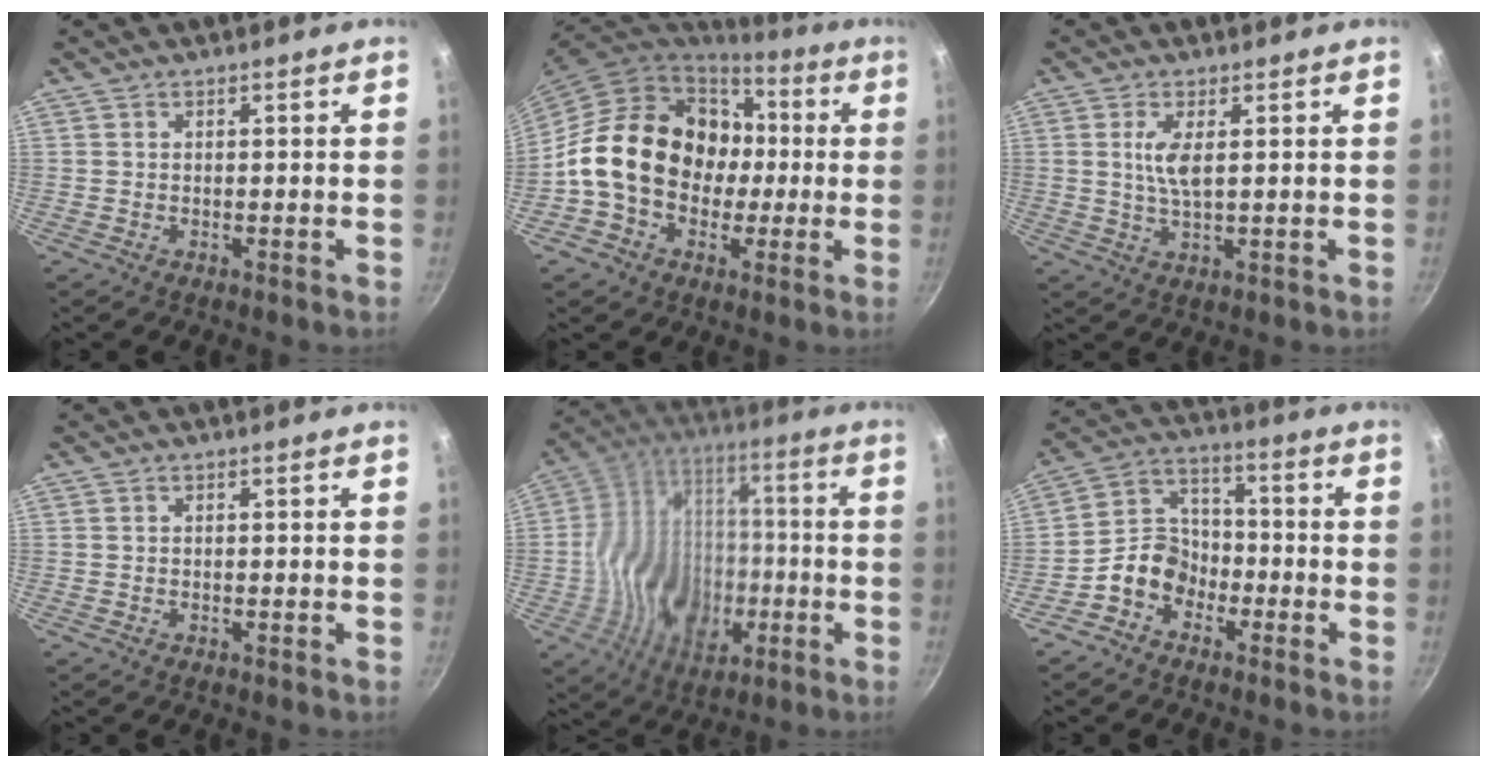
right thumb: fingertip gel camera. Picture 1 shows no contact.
{"total": 19.9, "force": [-0.2, 15.8, 12.1], "torque": [-0.169, 0.047, -0.003]}
{"total": 4.7, "force": [1.1, 1.5, 4.3], "torque": [-0.087, -0.004, 0.022]}
{"total": 0.0}
{"total": 17.9, "force": [-3.8, 14.1, 10.4], "torque": [-0.157, 0.040, -0.061]}
{"total": 9.0, "force": [-4.2, 7.0, 3.9], "torque": [-0.038, 0.050, -0.097]}